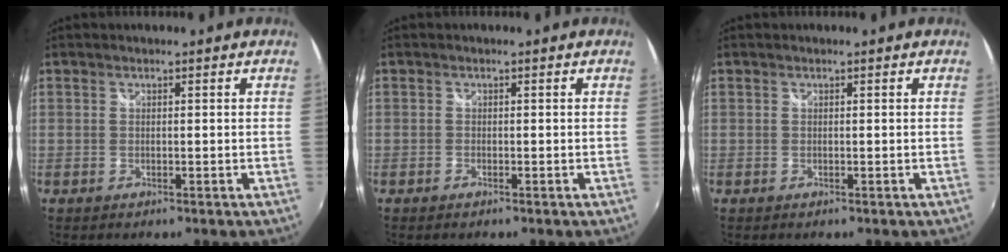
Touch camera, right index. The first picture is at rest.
{"total": 0.6, "force": [-0.5, 0.2, 0.2], "torque": [-0.005, -0.001, -0.011]}
{"total": 0.0}